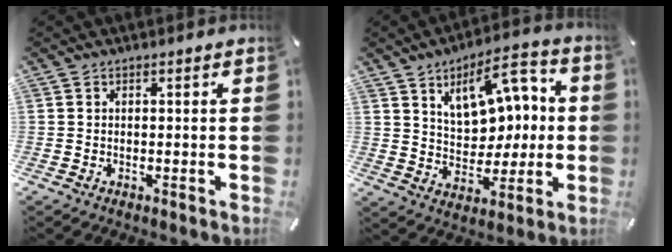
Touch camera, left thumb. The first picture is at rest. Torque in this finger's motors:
{"motor_torque": [0.95, 1.59, 0.84, 0.42, 0.43]}